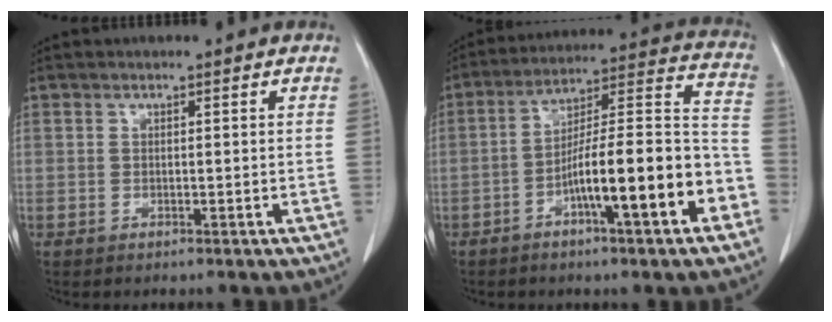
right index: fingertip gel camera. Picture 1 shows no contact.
{"total": 16.9, "force": [-6.8, 1.7, 15.4], "torque": [-0.233, 0.021, -0.106]}